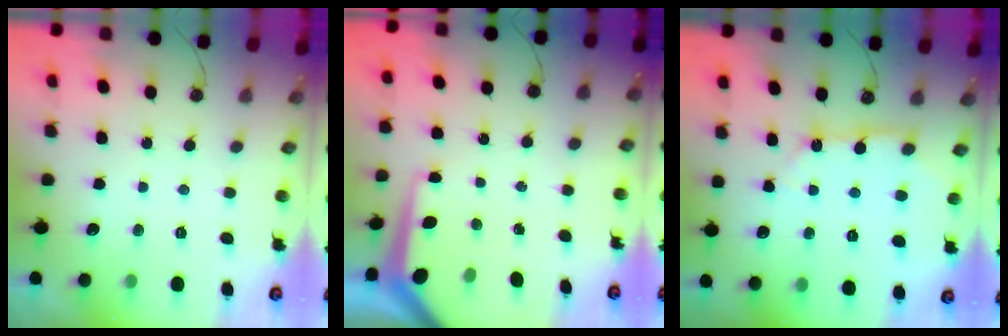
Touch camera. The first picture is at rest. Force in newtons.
{"total": 8.3, "press": 8.3, "slide": 0.7}
{"total": 6.1, "press": 6.1, "slide": 0.6}